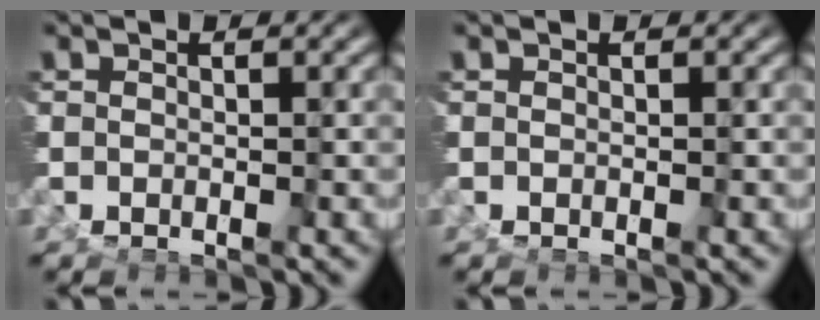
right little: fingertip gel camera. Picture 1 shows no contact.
{"total": 0.0}